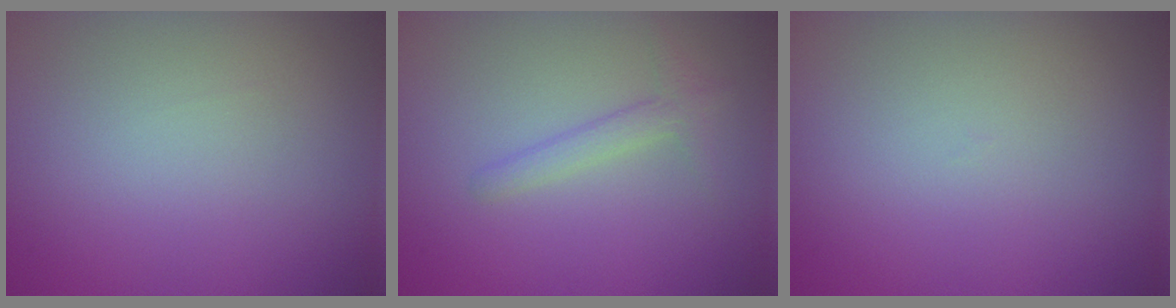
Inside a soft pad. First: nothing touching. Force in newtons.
{"total": 1.7, "press": 1.7, "slide": 0.1}
{"total": 0.0}